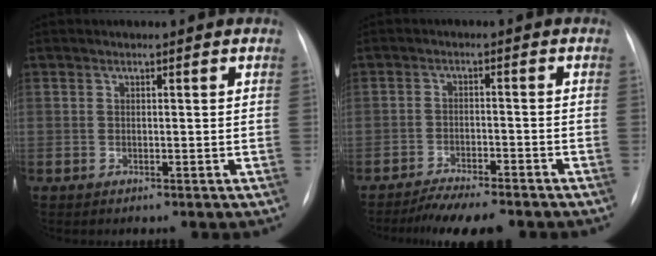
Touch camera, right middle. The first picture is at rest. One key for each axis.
{"total": 7.7, "fx": -6.7, "fy": 1.0, "fz": 3.5, "tx": -0.050, "ty": -0.016, "tz": -0.106}